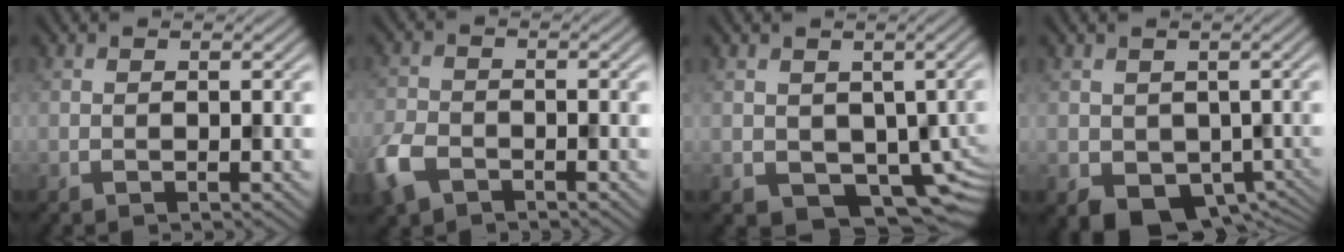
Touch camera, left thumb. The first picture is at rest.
{"total": 4.5, "force": [-3.0, 2.6, 2.2], "torque": [-0.057, -0.015, -0.067]}
{"total": 7.0, "force": [-1.2, 5.1, 4.6], "torque": [-0.074, -0.040, -0.001]}
{"total": 5.2, "force": [-1.6, 4.2, 2.6], "torque": [-0.046, -0.032, -0.011]}